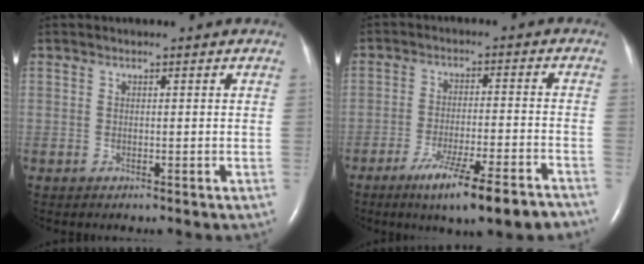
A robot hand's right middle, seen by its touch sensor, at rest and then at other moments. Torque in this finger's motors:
{"motor_torque": [1.10, -1.04, 0.20, 0.09]}